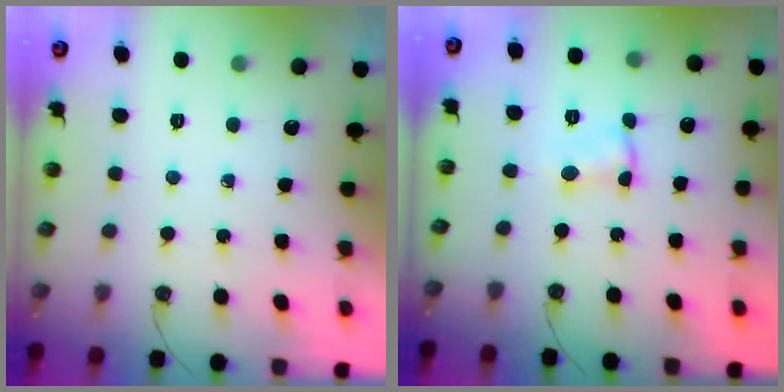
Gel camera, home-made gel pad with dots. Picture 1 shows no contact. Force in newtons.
{"total": 1.5, "press": 1.4, "slide": 0.4}